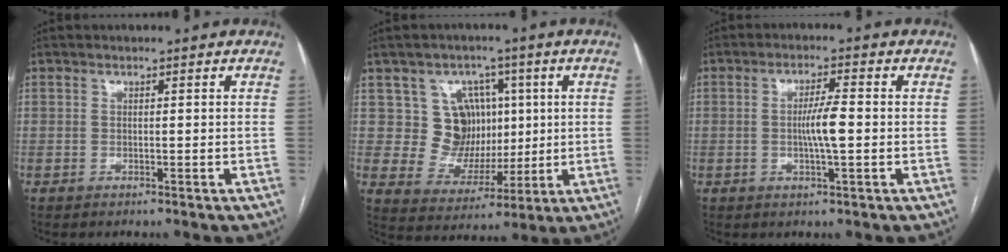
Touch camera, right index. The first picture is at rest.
{"total": 9.3, "force": [2.3, 8.1, 3.7], "torque": [-0.063, 0.021, 0.054]}
{"total": 4.9, "force": [-0.4, 0.3, 4.9], "torque": [-0.090, -0.002, -0.008]}